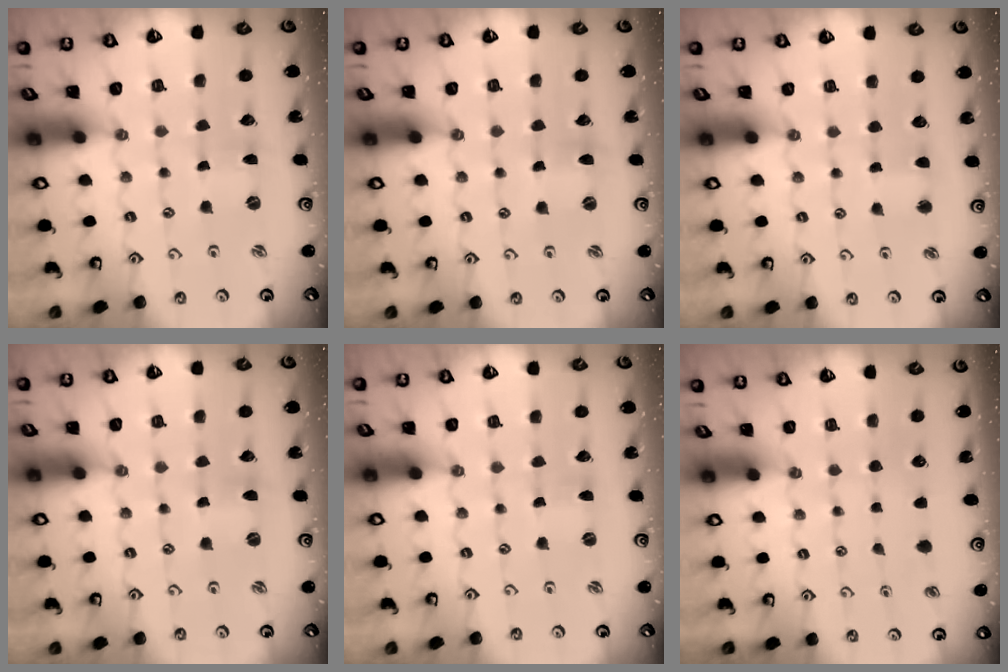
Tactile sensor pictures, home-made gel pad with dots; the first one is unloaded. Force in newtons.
{"total": 1.2, "press": 1.2, "slide": 0.3}
{"total": 2.4, "press": 2.4, "slide": 0.3}
{"total": 0.7, "press": 0.6, "slide": 0.3}
{"total": 0.0}
{"total": 0.0}